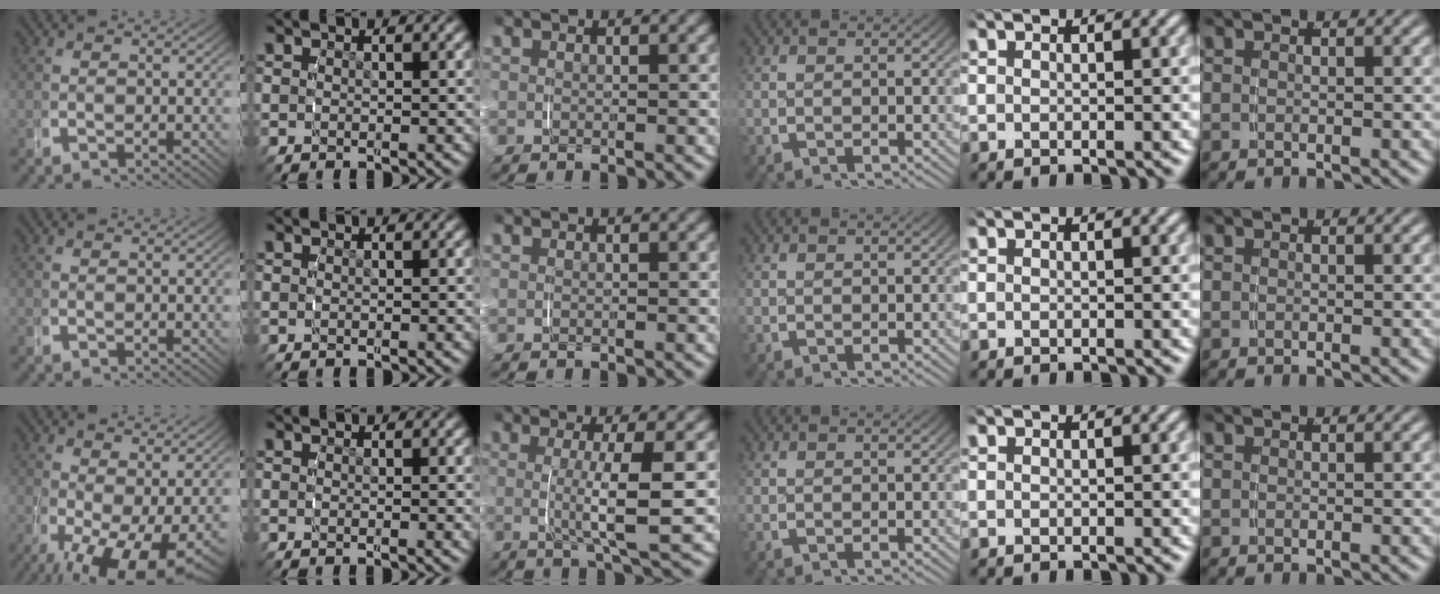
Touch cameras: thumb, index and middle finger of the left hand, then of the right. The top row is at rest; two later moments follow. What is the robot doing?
{"motion": "grasp_and_lifting", "object": "plastic wrap"}